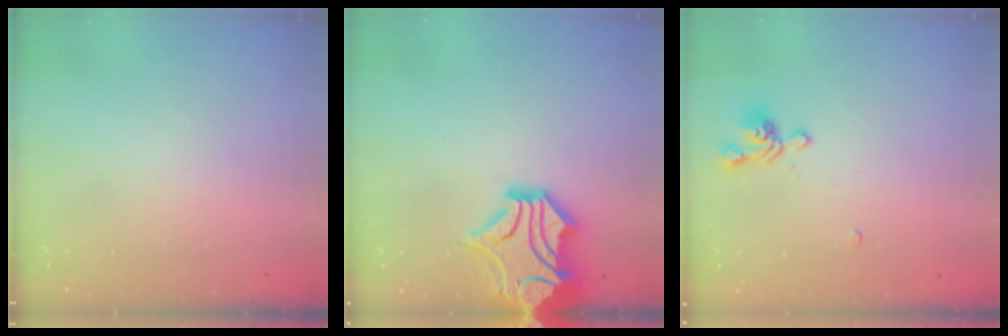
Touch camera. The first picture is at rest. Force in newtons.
{"total": 10.5, "press": 10.2, "slide": 2.5}
{"total": 1.5, "press": 1.1, "slide": 1.0}